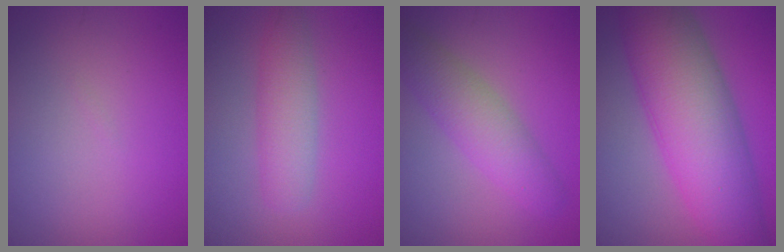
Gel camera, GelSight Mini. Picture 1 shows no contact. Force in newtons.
{"total": 3.5, "press": 3.5, "slide": 0.2}
{"total": 4.5, "press": 4.5, "slide": 0.1}
{"total": 11.4, "press": 11.4, "slide": 0.2}